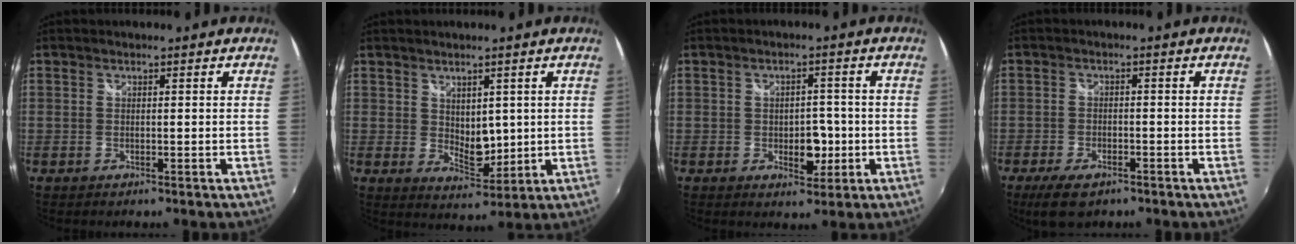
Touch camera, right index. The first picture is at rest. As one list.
[{"total": 5.2, "force": [0.9, 3.5, 3.7], "torque": [-0.053, -0.010, 0.024]}, {"total": 5.0, "force": [-1.2, 3.3, 3.5], "torque": [-0.056, -0.005, -0.013]}, {"total": 6.8, "force": [-4.8, 2.9, 3.8], "torque": [-0.097, -0.016, -0.081]}]